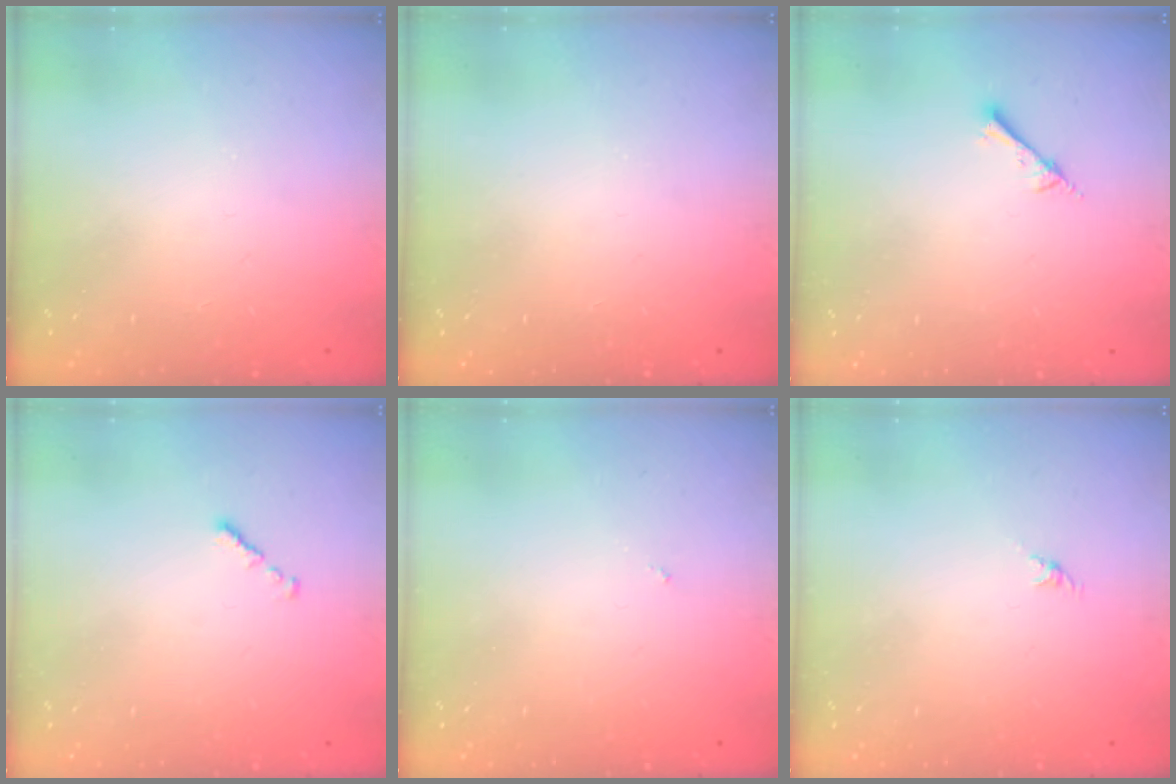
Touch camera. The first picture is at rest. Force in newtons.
{"total": 0.0}
{"total": 2.6, "press": 2.6, "slide": 0.3}
{"total": 0.7, "press": 0.6, "slide": 0.4}
{"total": 0.0}
{"total": 0.0}